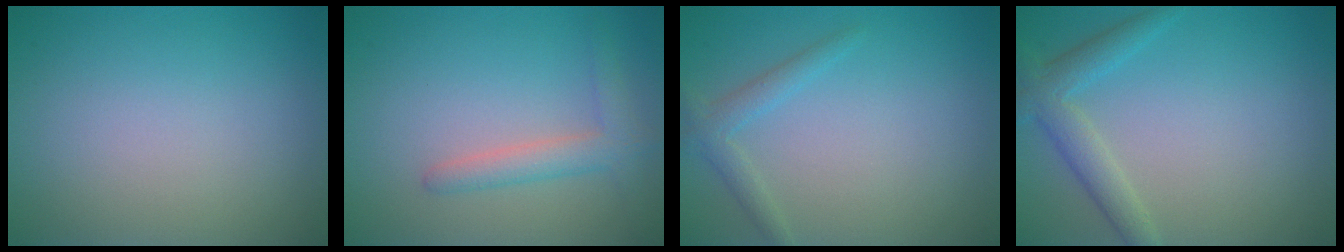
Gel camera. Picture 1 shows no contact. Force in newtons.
{"total": 2.6, "press": 2.6, "slide": 0.2}
{"total": 1.7, "press": 1.7, "slide": 0.1}
{"total": 3.0, "press": 3.0, "slide": 0.1}